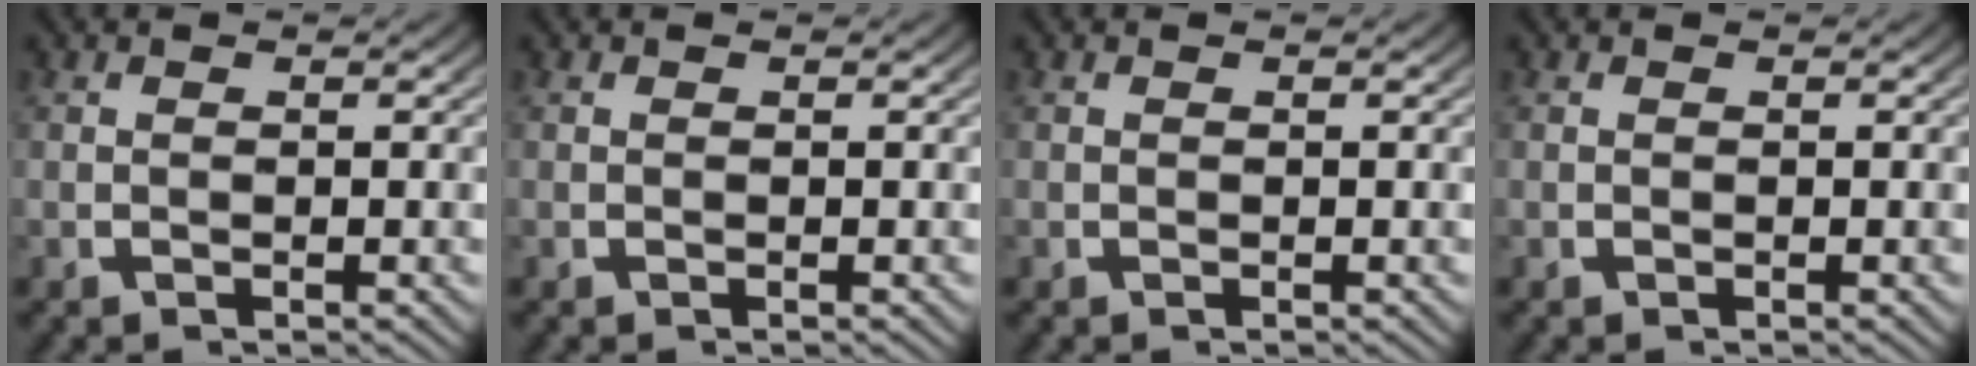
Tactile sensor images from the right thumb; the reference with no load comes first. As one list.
[{"total": 0.0}, {"total": 0.0}, {"total": 0.0}]